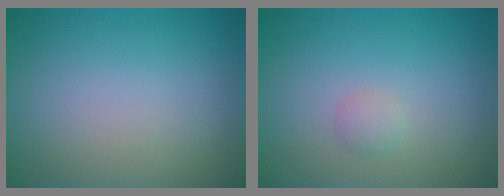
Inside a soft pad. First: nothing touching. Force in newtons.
{"total": 0.9, "press": 0.9, "slide": 0.0}